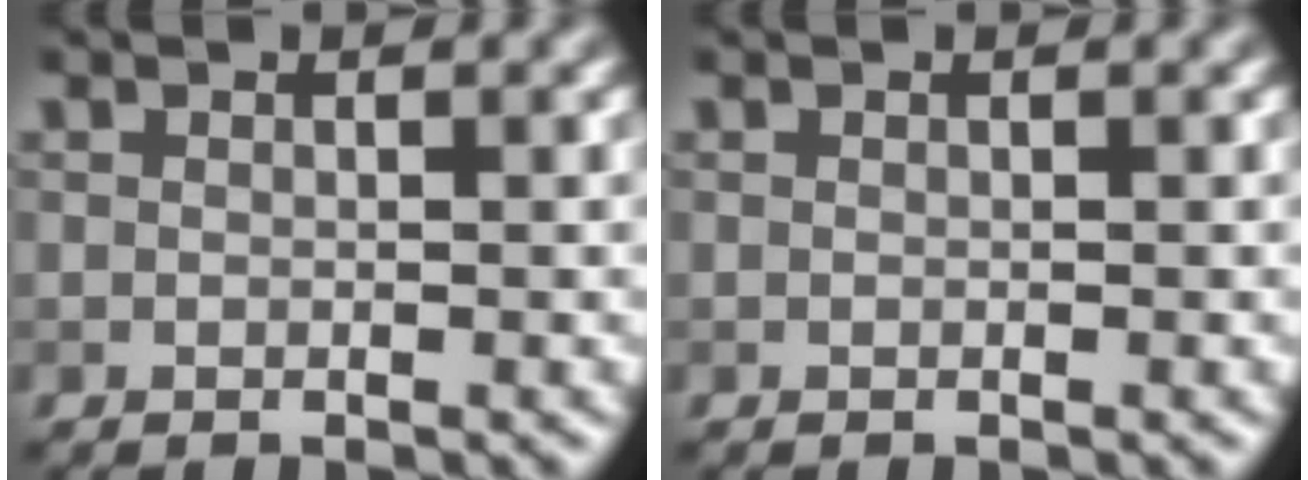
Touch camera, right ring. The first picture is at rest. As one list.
[{"total": 0.0}]